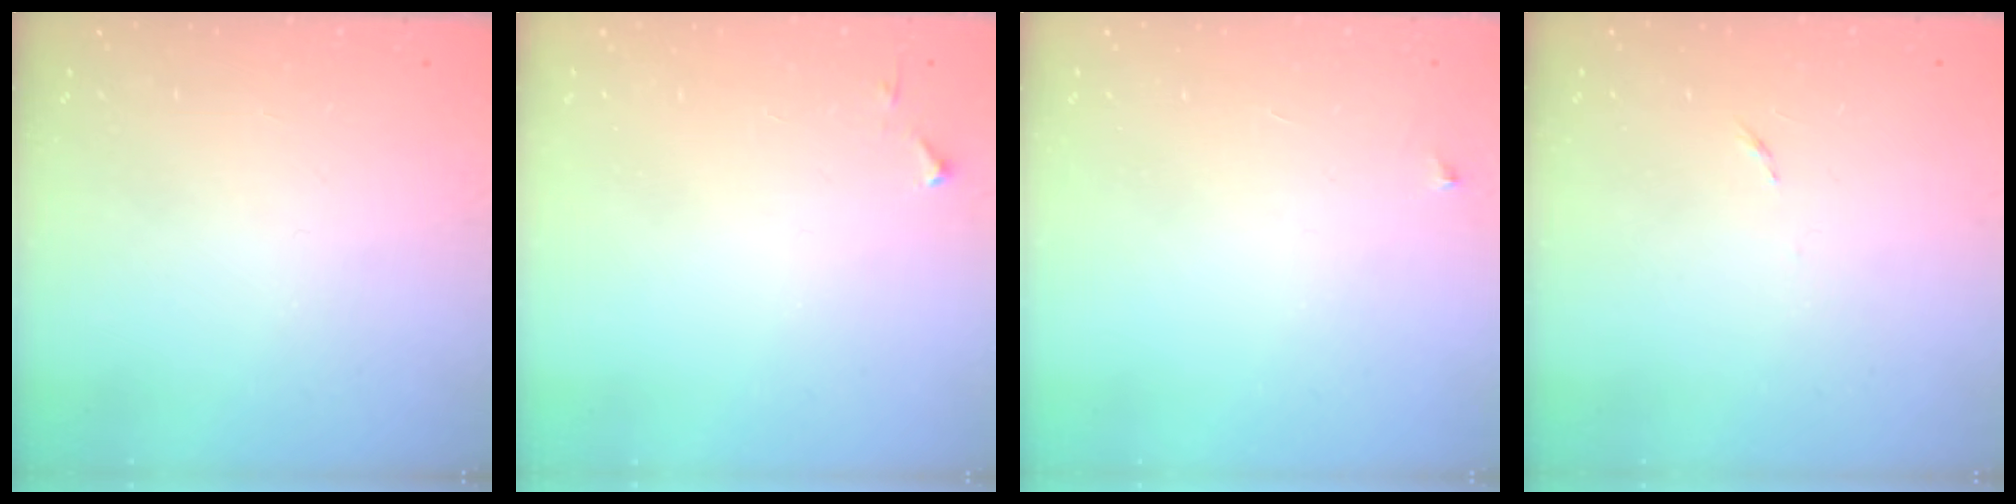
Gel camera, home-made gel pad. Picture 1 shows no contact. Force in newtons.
{"total": 3.1, "press": 3.1, "slide": 0.5}
{"total": 3.2, "press": 3.2, "slide": 0.5}
{"total": 2.6, "press": 2.6, "slide": 0.4}